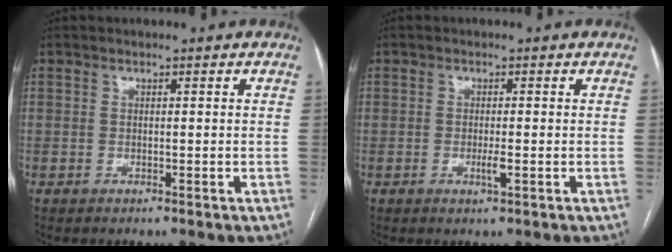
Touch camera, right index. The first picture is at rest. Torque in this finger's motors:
{"motor_torque": [1.16, 0.07, 0.62, 0.16]}